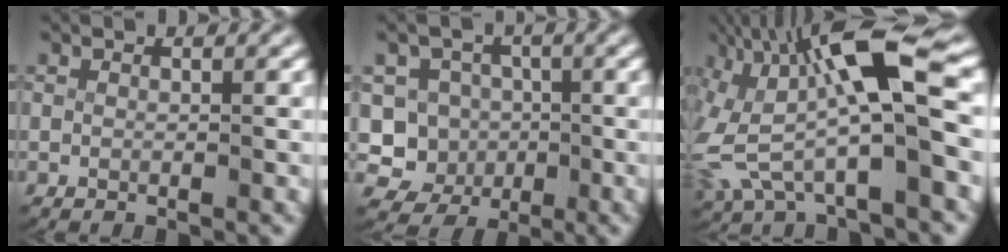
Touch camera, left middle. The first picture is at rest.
{"total": 11.2, "force": [-1.8, 10.6, 3.1], "torque": [-0.090, -0.048, -0.028]}
{"total": 10.7, "force": [1.0, 5.5, 9.1], "torque": [-0.184, -0.001, 0.021]}